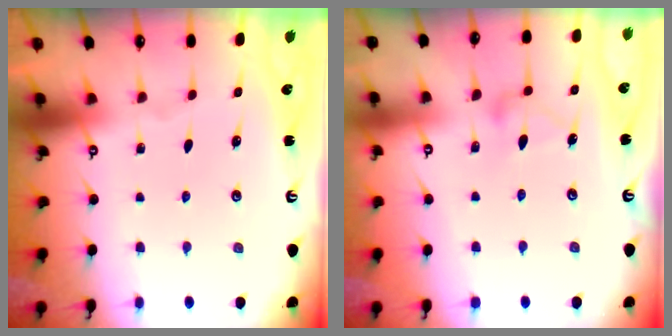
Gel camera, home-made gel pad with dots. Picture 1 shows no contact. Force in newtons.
{"total": 9.3, "press": 9.3, "slide": 0.8}